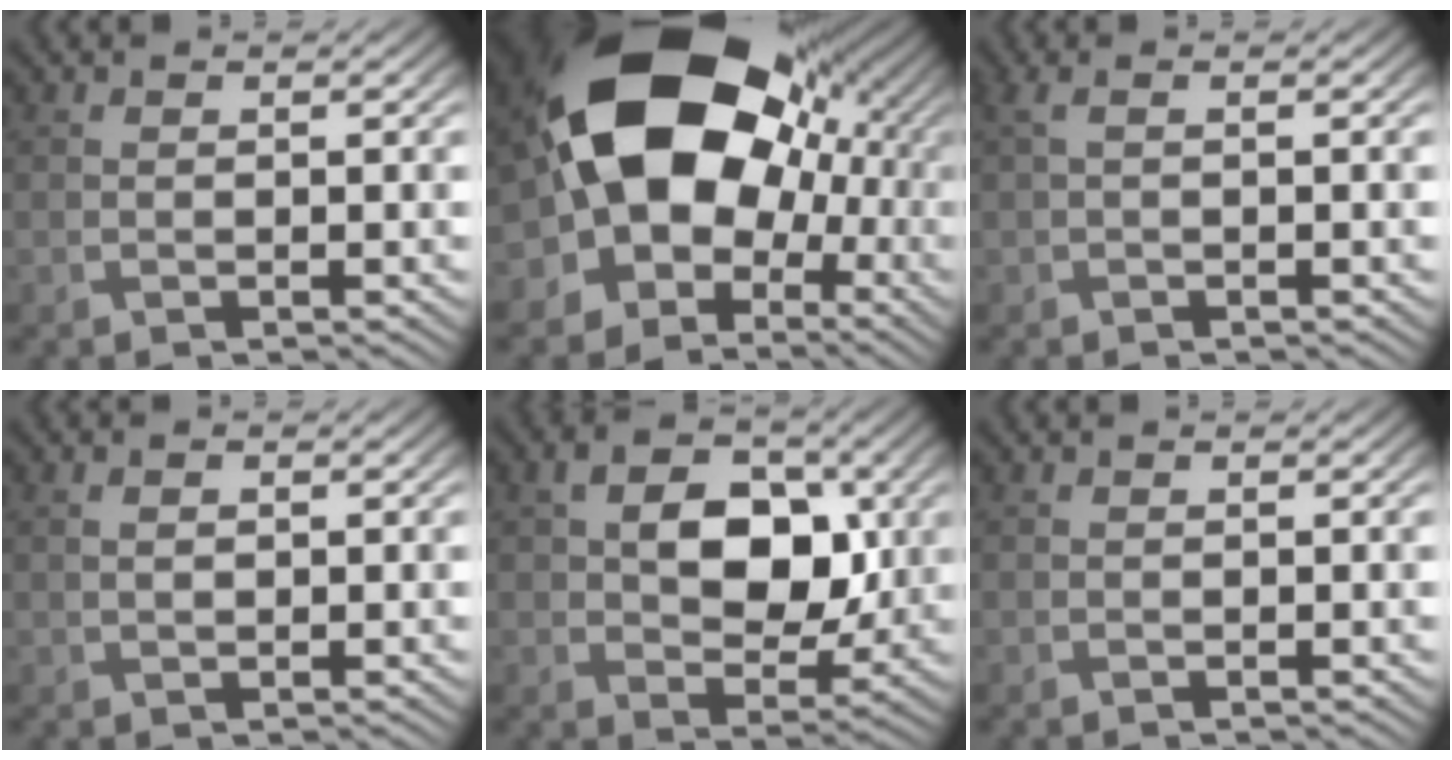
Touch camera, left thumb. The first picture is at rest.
{"total": 20.1, "force": [1.1, 15.6, 12.7], "torque": [-0.208, -0.020, 0.029]}
{"total": 1.5, "force": [0.4, 0.3, 1.4], "torque": [-0.030, 0.009, 0.005]}
{"total": 1.2, "force": [0.3, 0.7, 0.9], "torque": [-0.019, 0.000, 0.009]}
{"total": 8.7, "force": [1.4, 5.9, 6.2], "torque": [-0.108, 0.001, 0.021]}
{"total": 0.0}